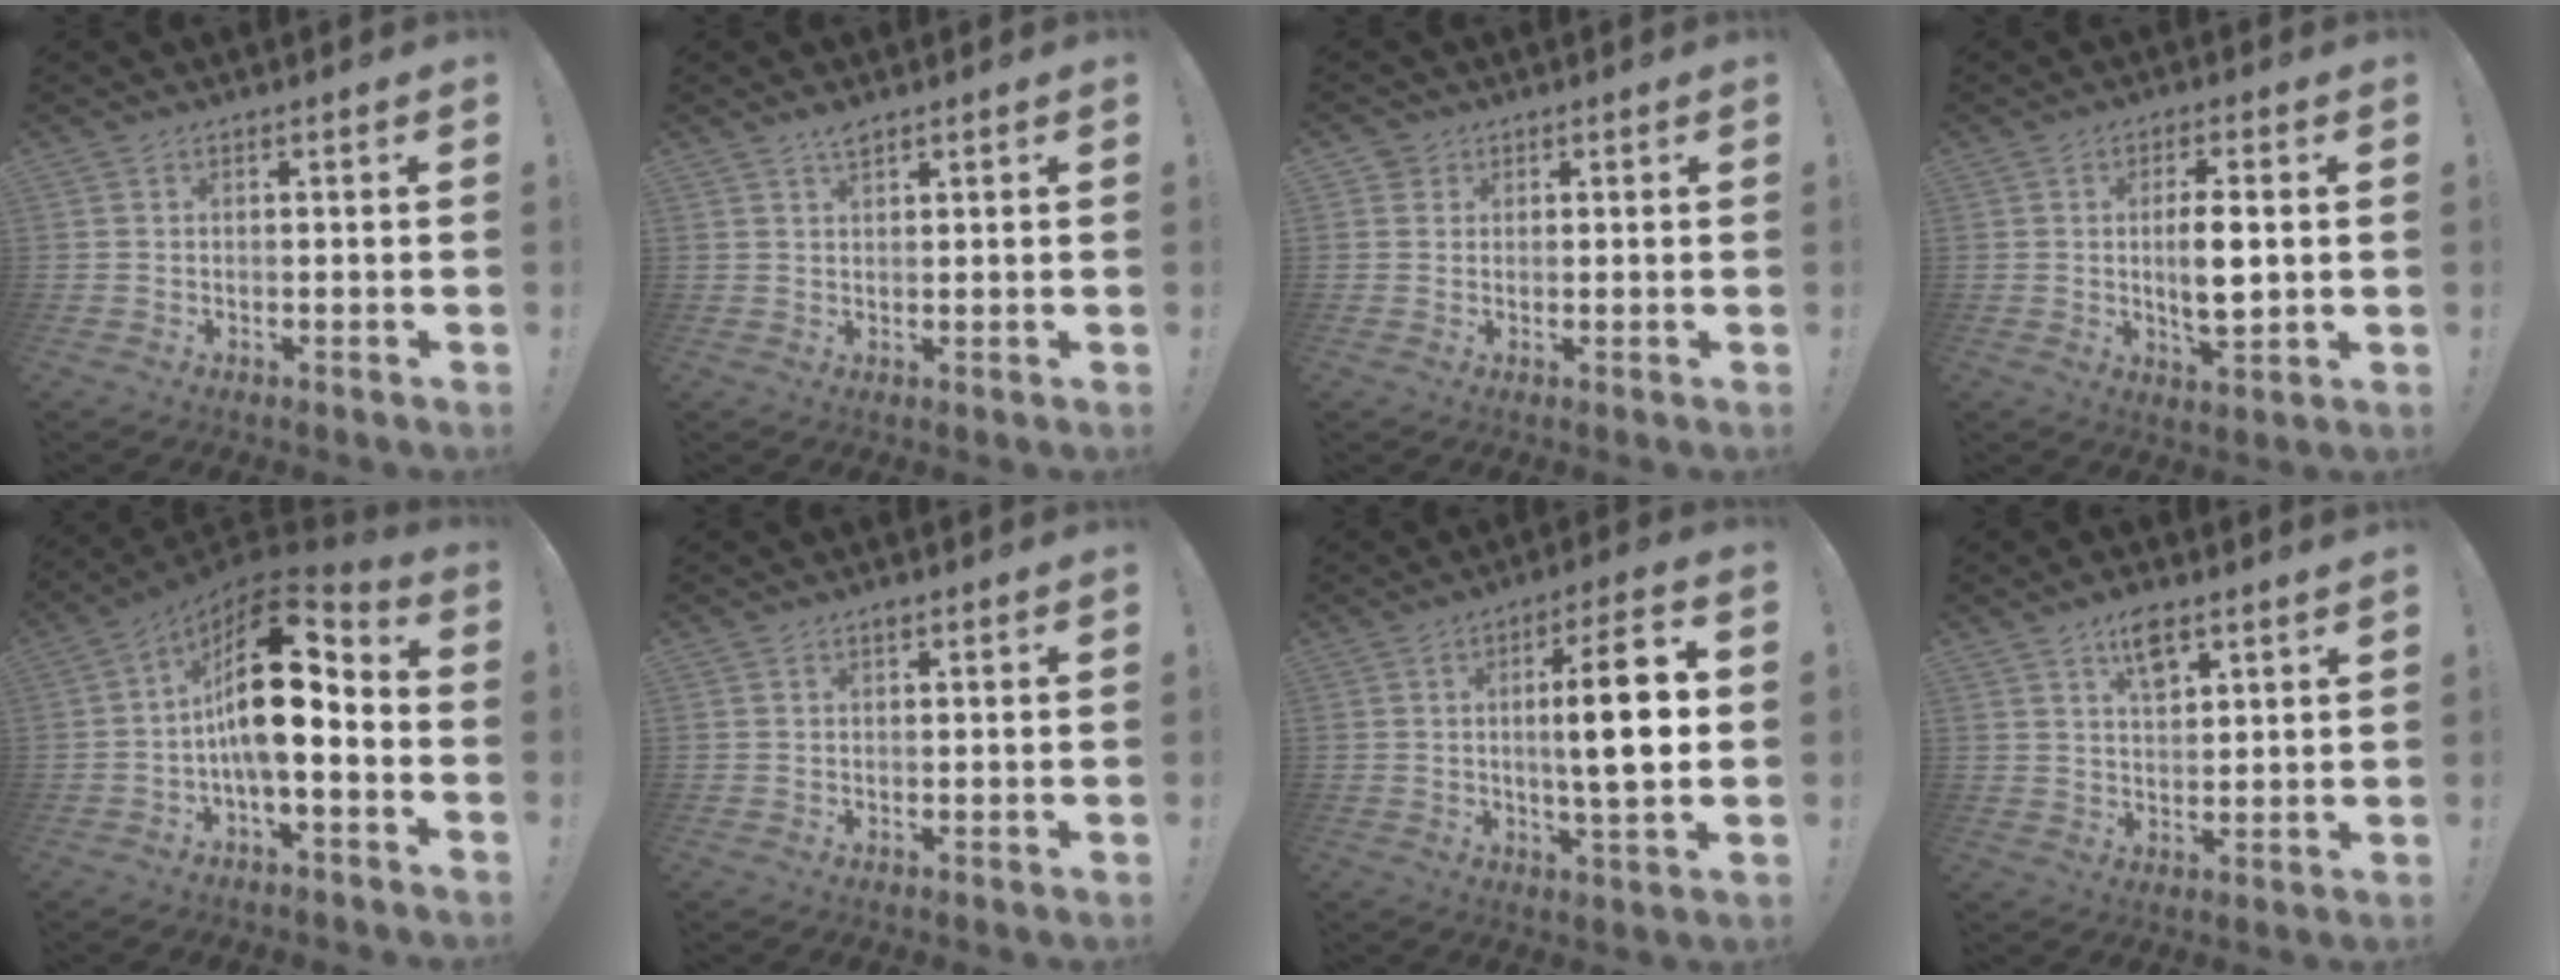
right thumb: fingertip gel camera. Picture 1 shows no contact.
{"total": 2.5, "force": [2.0, 0.5, 1.4], "torque": [-0.025, -0.008, 0.034]}
{"total": 2.6, "force": [1.5, 2.1, 0.2], "torque": [-0.002, -0.003, 0.028]}
{"total": 8.2, "force": [0.4, 2.6, 7.8], "torque": [-0.140, -0.011, -0.001]}
{"total": 19.1, "force": [2.1, 8.7, 16.9], "torque": [-0.275, -0.007, 0.042]}
{"total": 0.6, "force": [0.5, 0.3, 0.4], "torque": [-0.007, 0.001, 0.008]}
{"total": 14.3, "force": [0.8, 2.2, 14.1], "torque": [-0.211, -0.003, 0.000]}
{"total": 7.2, "force": [4.6, 2.8, 4.7], "torque": [-0.080, -0.017, 0.081]}